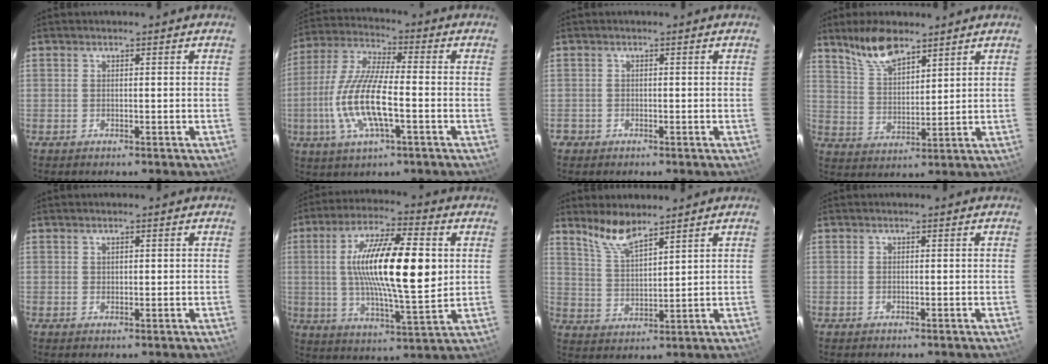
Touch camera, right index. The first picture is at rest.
{"total": 14.3, "force": [-3.5, 3.7, 13.4], "torque": [-0.280, -0.006, -0.069]}
{"total": 1.5, "force": [-0.8, 1.3, 0.0], "torque": [-0.006, 0.004, -0.012]}
{"total": 9.0, "force": [6.9, 3.0, 4.9], "torque": [-0.096, 0.013, 0.139]}
{"total": 0.9, "force": [0.6, 0.6, 0.4], "torque": [-0.005, 0.003, 0.011]}
{"total": 19.4, "force": [2.8, 4.6, 18.6], "torque": [-0.330, 0.007, 0.045]}
{"total": 7.0, "force": [5.8, 1.6, 3.6], "torque": [-0.071, 0.001, 0.122]}
{"total": 0.0}